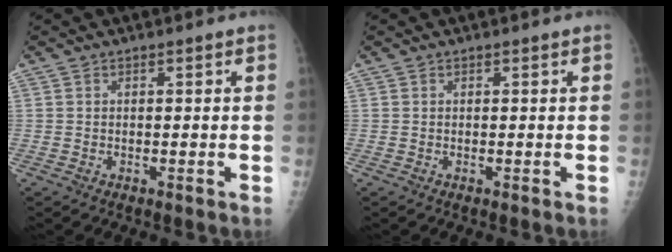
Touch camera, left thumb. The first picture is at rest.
{"total": 0.0}